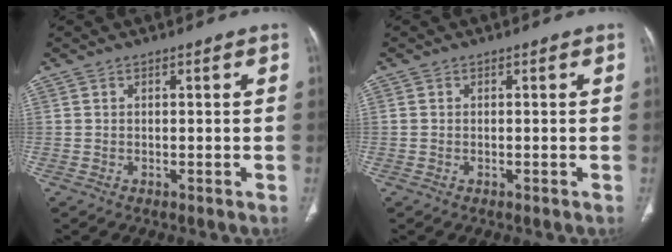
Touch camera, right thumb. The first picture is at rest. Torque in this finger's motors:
{"motor_torque": [0.35, 0.33, 1.04, -0.32, 0.30]}